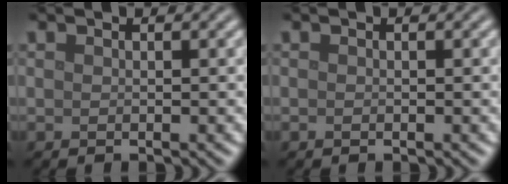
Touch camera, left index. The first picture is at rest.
{"total": 0.0}